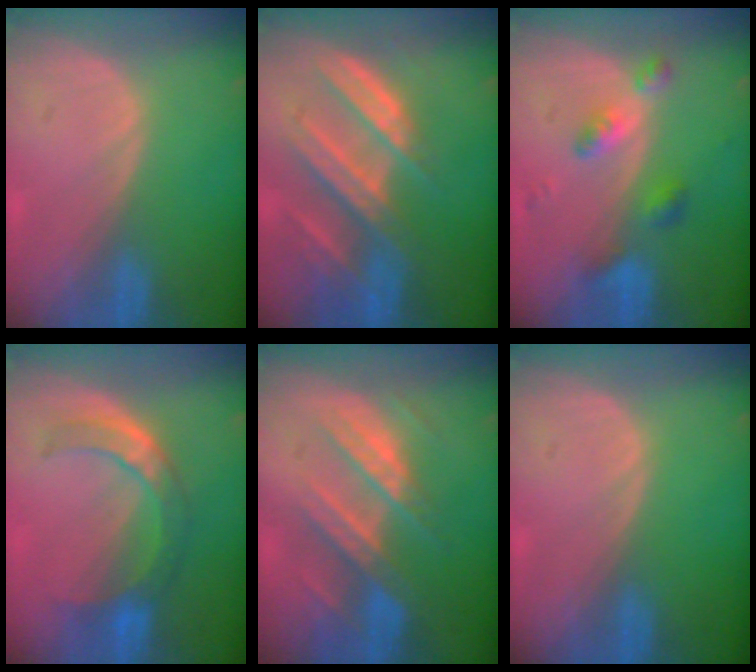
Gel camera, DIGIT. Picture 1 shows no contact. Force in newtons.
{"total": 9.2, "press": 8.3, "slide": 4.0}
{"total": 5.5, "press": 4.8, "slide": 2.7}
{"total": 6.9, "press": 6.7, "slide": 1.4}
{"total": 8.9, "press": 7.8, "slide": 4.2}
{"total": 0.0}